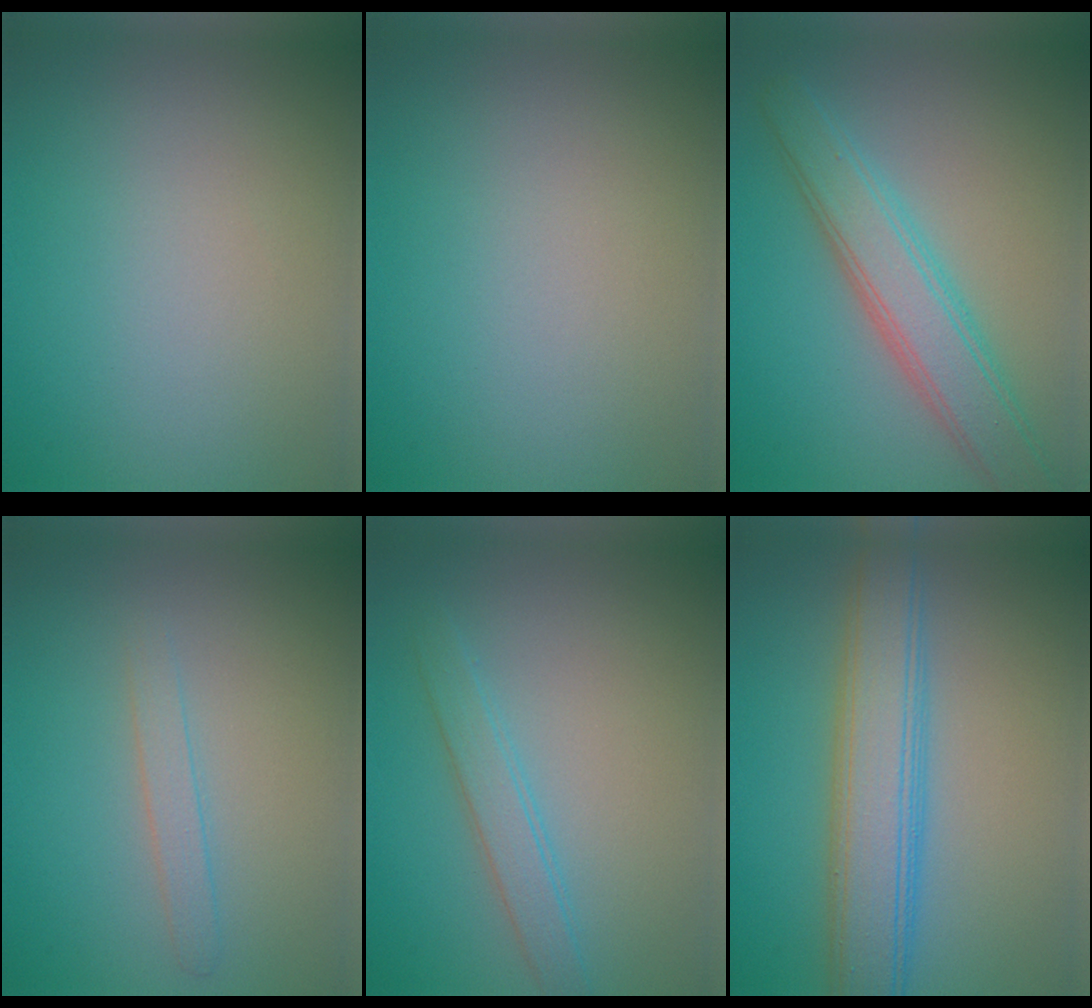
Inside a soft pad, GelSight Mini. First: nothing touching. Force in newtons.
{"total": 0.0}
{"total": 5.4, "press": 5.4, "slide": 0.1}
{"total": 1.5, "press": 1.4, "slide": 0.1}
{"total": 2.3, "press": 2.3, "slide": 0.0}
{"total": 6.3, "press": 6.2, "slide": 0.3}